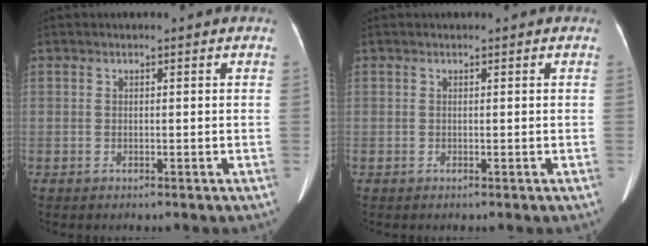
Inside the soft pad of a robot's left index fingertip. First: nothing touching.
{"total": 0.0}